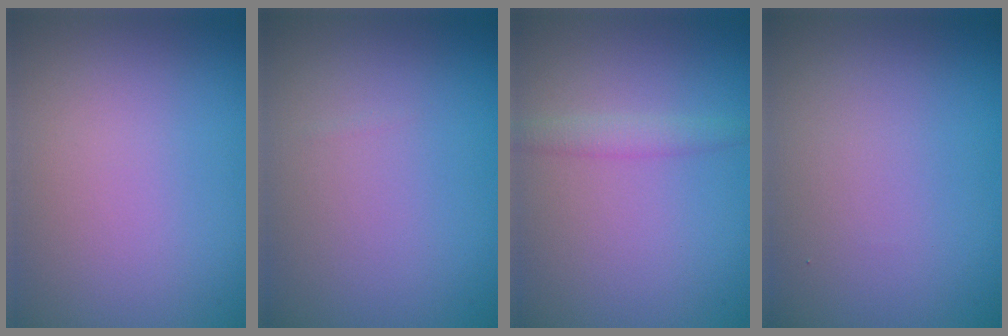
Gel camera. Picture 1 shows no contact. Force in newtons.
{"total": 0.0}
{"total": 1.5, "press": 1.5, "slide": 0.0}
{"total": 0.0}